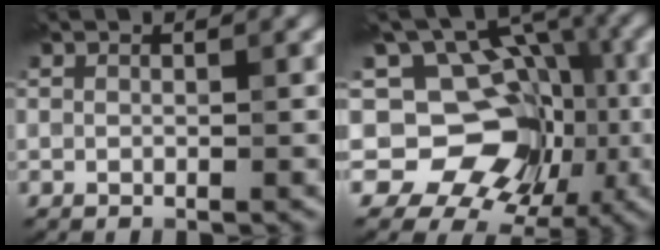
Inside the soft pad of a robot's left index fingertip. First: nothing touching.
{"total": 9.6, "force": [-0.1, 8.0, 5.3], "torque": [-0.064, 0.006, -0.015]}